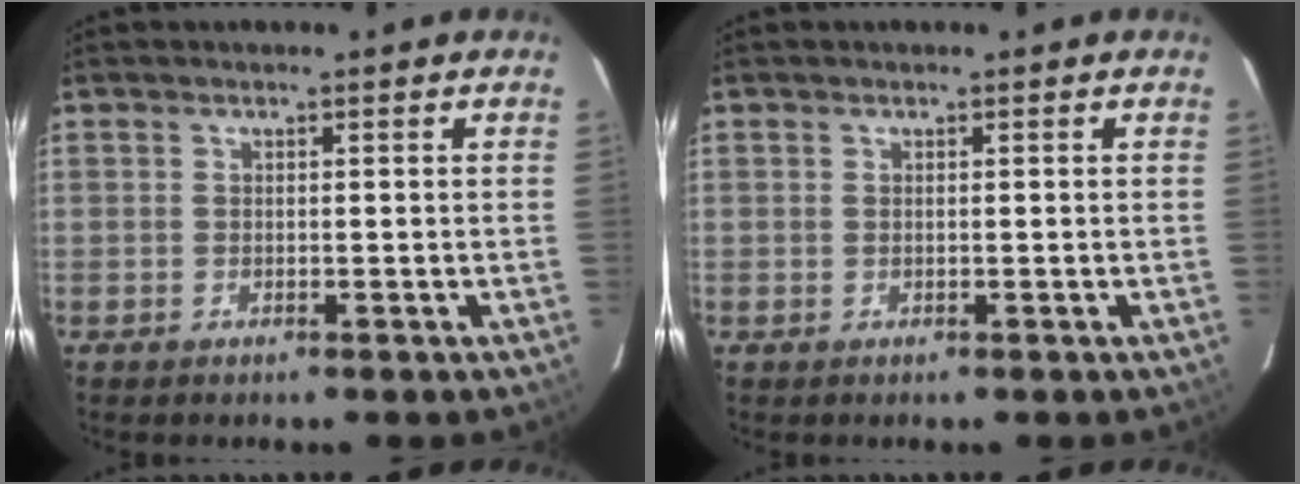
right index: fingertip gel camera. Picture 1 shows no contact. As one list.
[{"total": 0.0}]